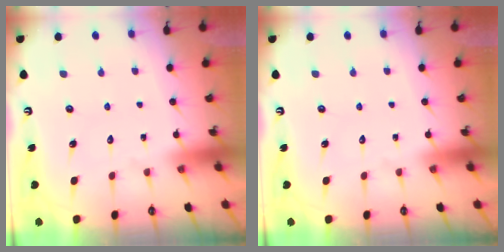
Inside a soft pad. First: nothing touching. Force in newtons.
{"total": 0.0}